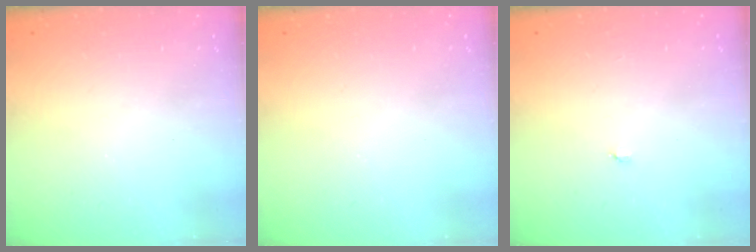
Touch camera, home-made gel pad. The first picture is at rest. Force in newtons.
{"total": 0.0}
{"total": 2.9, "press": 2.9, "slide": 0.3}